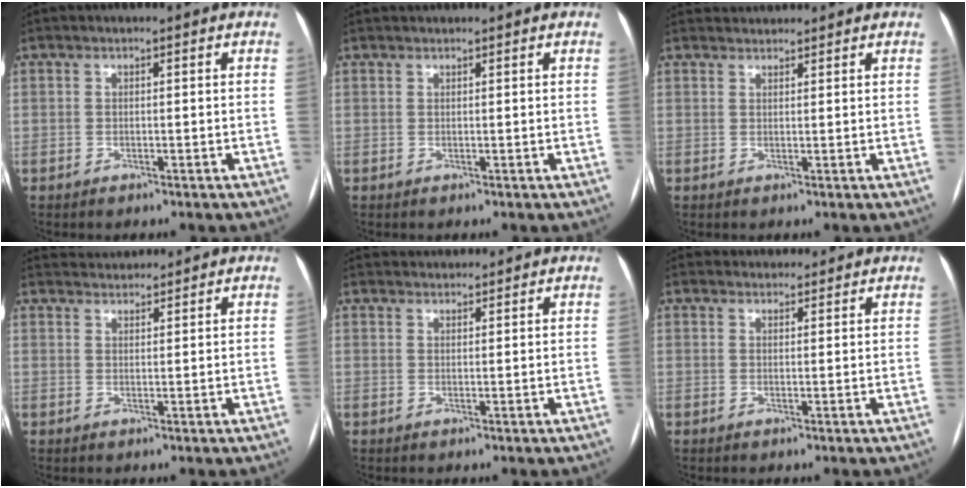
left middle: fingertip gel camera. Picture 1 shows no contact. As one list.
[{"total": 1.4, "force": [1.4, 0.1, 0.3], "torque": [-0.004, 0.023, 0.027]}, {"total": 2.9, "force": [2.8, 0.5, 0.0], "torque": [-0.003, 0.028, 0.049]}, {"total": 3.9, "force": [3.9, 0.2, 0.1], "torque": [-0.009, 0.025, 0.068]}, {"total": 3.7, "force": [3.7, 0.4, 0.2], "torque": [-0.008, 0.028, 0.059]}, {"total": 4.3, "force": [4.0, 1.4, 0.1], "torque": [0.001, 0.023, 0.052]}]